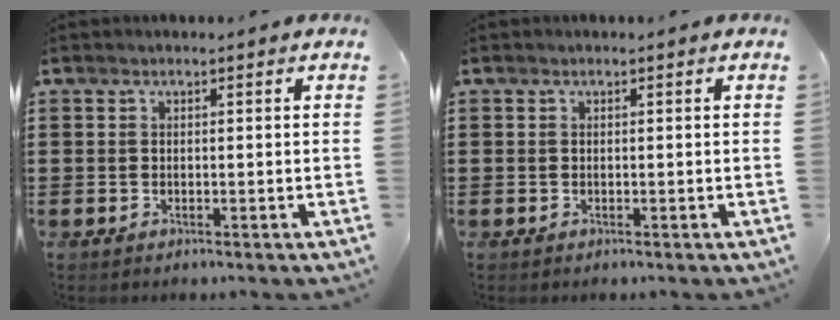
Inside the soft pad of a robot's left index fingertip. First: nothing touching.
{"total": 0.0}